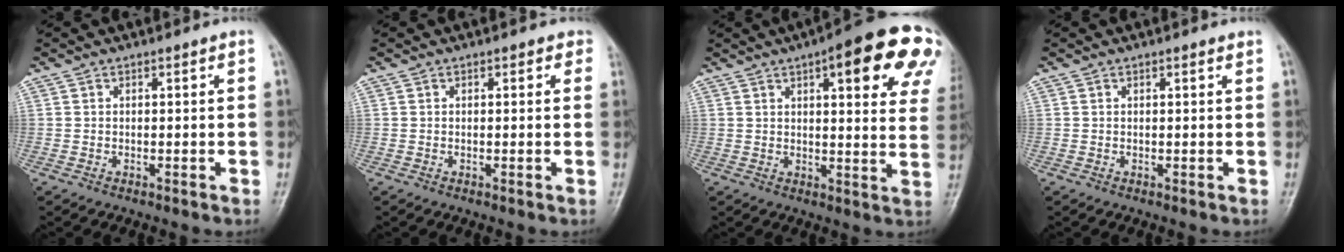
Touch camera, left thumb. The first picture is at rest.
{"total": 1.5, "force": [0.6, 0.9, 0.9], "torque": [0.004, 0.002, 0.003]}
{"total": 20.4, "force": [9.4, 6.0, 17.0], "torque": [-0.190, -0.014, 0.106]}
{"total": 0.5, "force": [0.4, 0.1, 0.4], "torque": [-0.007, 0.000, 0.004]}